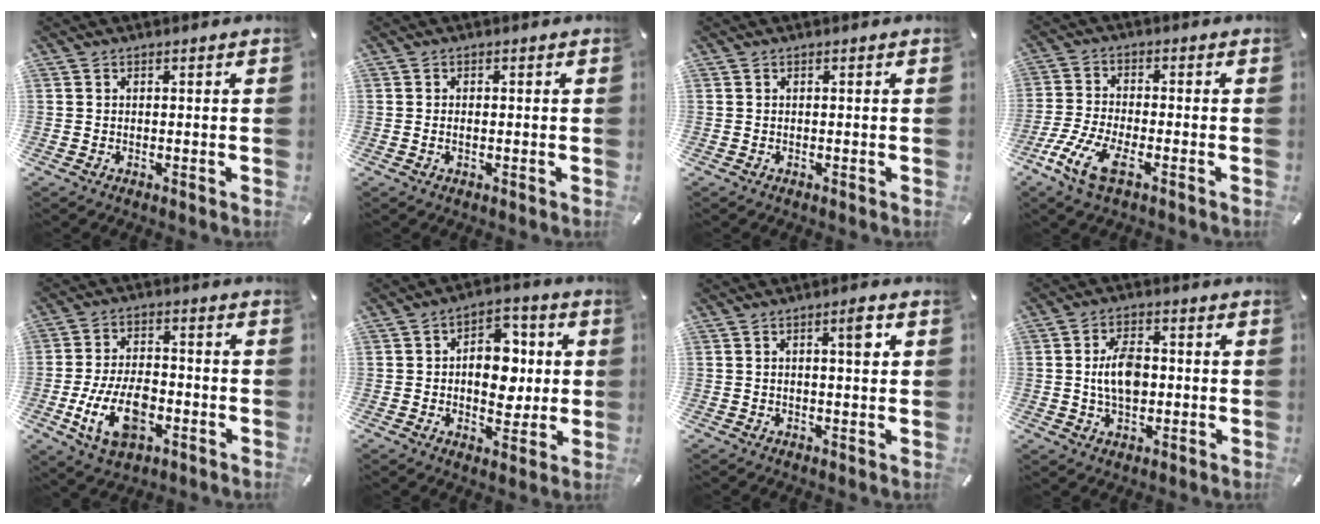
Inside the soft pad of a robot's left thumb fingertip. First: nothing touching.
{"total": 1.2, "force": [-0.1, 0.6, 1.0], "torque": [-0.019, 0.001, -0.004]}
{"total": 0.0}
{"total": 8.9, "force": [-4.5, 3.2, 7.0], "torque": [-0.161, -0.002, -0.084]}
{"total": 13.1, "force": [-4.3, 7.6, 9.7], "torque": [-0.199, 0.003, -0.076]}
{"total": 11.2, "force": [0.3, 7.9, 8.0], "torque": [-0.104, 0.009, 0.004]}
{"total": 4.2, "force": [1.3, 0.9, 3.9], "torque": [-0.055, -0.005, 0.013]}
{"total": 7.8, "force": [0.0, 5.2, 5.8], "torque": [-0.113, 0.003, -0.006]}